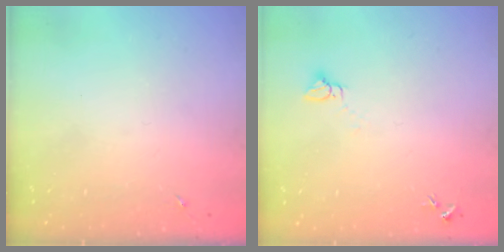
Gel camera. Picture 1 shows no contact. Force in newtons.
{"total": 2.8, "press": 2.8, "slide": 0.1}